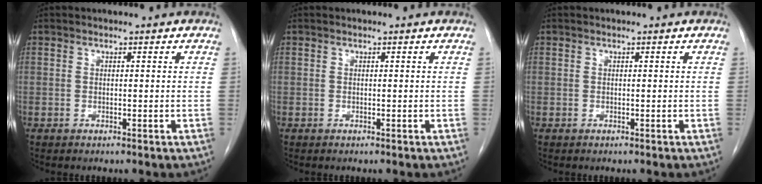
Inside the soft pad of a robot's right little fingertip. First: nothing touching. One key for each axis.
{"total": 0.0}
{"total": 0.0}